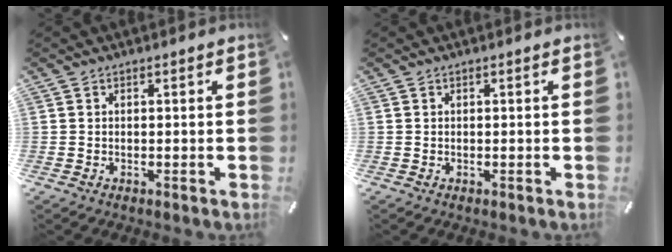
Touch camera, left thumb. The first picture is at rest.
{"total": 0.0}